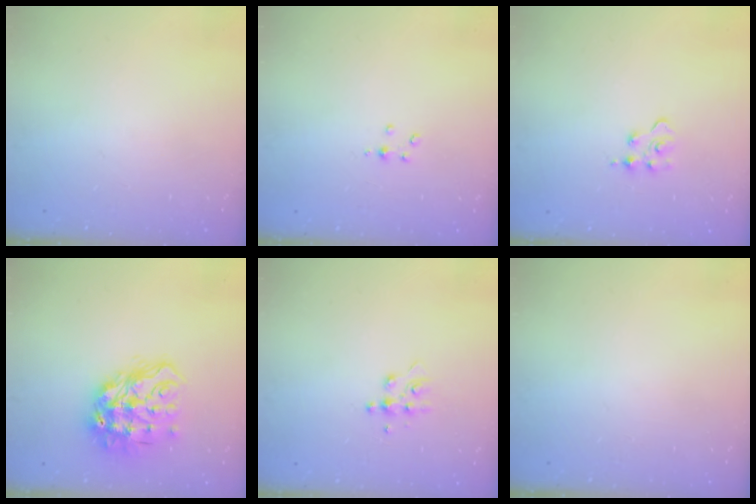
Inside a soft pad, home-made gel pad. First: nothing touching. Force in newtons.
{"total": 2.8, "press": 2.8, "slide": 0.3}
{"total": 3.0, "press": 3.0, "slide": 0.4}
{"total": 19.6, "press": 19.5, "slide": 2.0}
{"total": 6.3, "press": 6.3, "slide": 0.8}
{"total": 0.0}